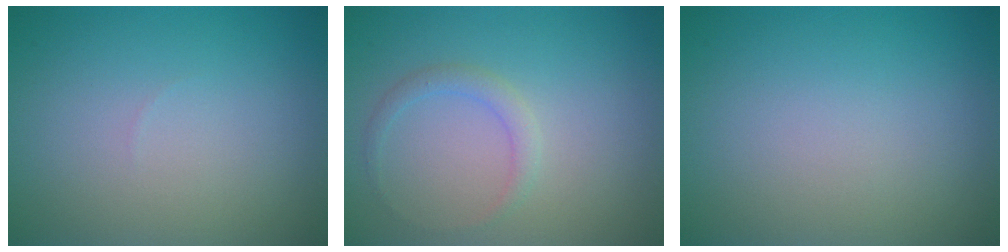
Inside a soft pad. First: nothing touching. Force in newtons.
{"total": 1.4, "press": 1.4, "slide": 0.1}
{"total": 0.0}